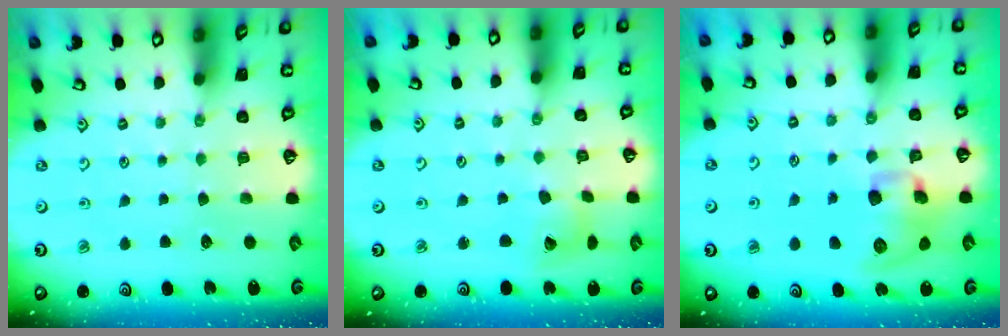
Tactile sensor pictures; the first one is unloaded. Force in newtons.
{"total": 7.4, "press": 7.4, "slide": 1.0}
{"total": 12.1, "press": 11.9, "slide": 1.9}